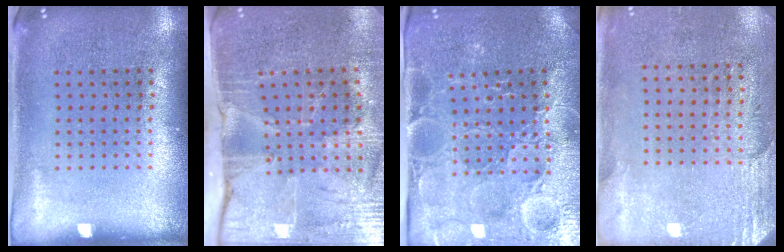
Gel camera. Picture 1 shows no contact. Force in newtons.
{"total": 4.3, "press": 3.7, "slide": 2.2}
{"total": 3.8, "press": 3.7, "slide": 0.5}
{"total": 2.7, "press": 2.3, "slide": 1.4}